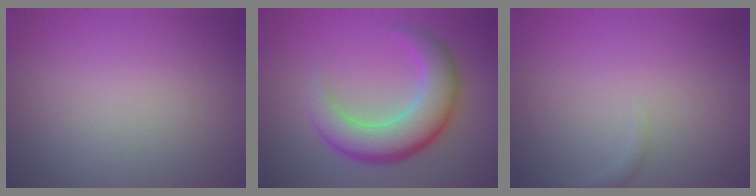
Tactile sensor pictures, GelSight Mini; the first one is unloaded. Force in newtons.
{"total": 7.3, "press": 7.3, "slide": 0.4}
{"total": 0.8, "press": 0.8, "slide": 0.1}